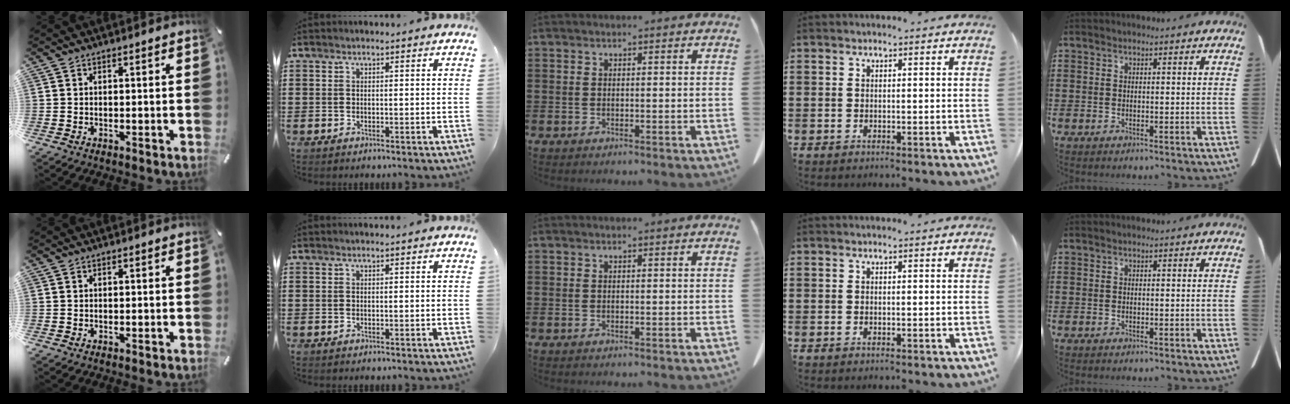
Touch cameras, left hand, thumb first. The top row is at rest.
{}